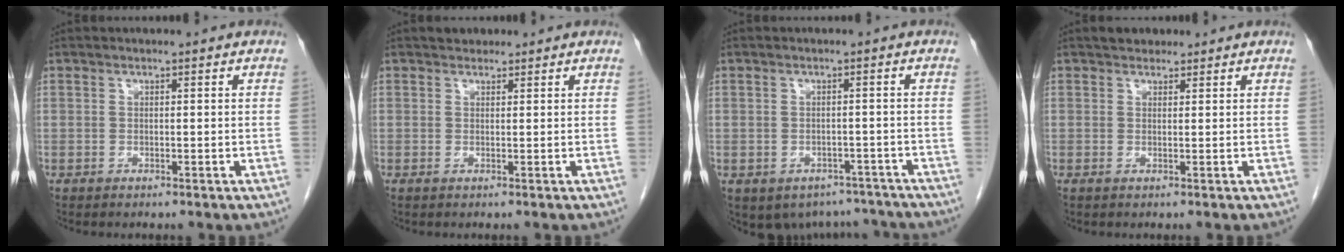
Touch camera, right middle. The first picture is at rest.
{"total": 1.9, "force": [1.5, 1.1, 0.5], "torque": [-0.009, 0.016, 0.022]}
{"total": 8.5, "force": [-6.7, 5.0, 1.2], "torque": [-0.014, 0.015, -0.075]}
{"total": 2.7, "force": [2.1, 1.5, 0.8], "torque": [-0.013, 0.019, 0.031]}